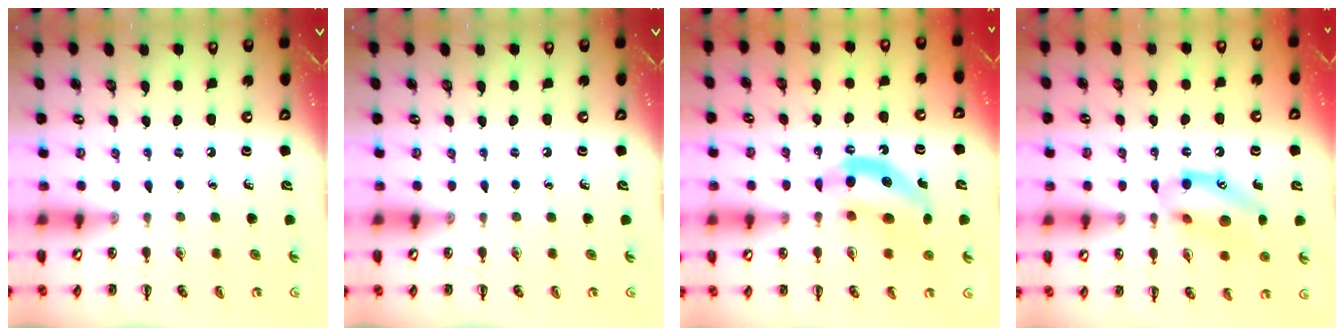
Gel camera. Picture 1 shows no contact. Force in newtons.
{"total": 0.0}
{"total": 11.4, "press": 11.0, "slide": 2.9}
{"total": 14.8, "press": 14.6, "slide": 2.3}